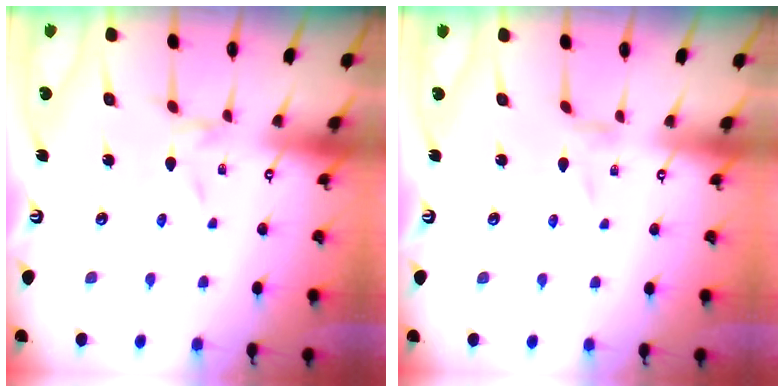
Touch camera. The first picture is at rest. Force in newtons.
{"total": 0.0}